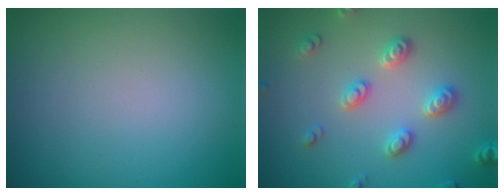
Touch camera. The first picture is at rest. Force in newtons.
{"total": 2.9, "press": 2.8, "slide": 0.4}